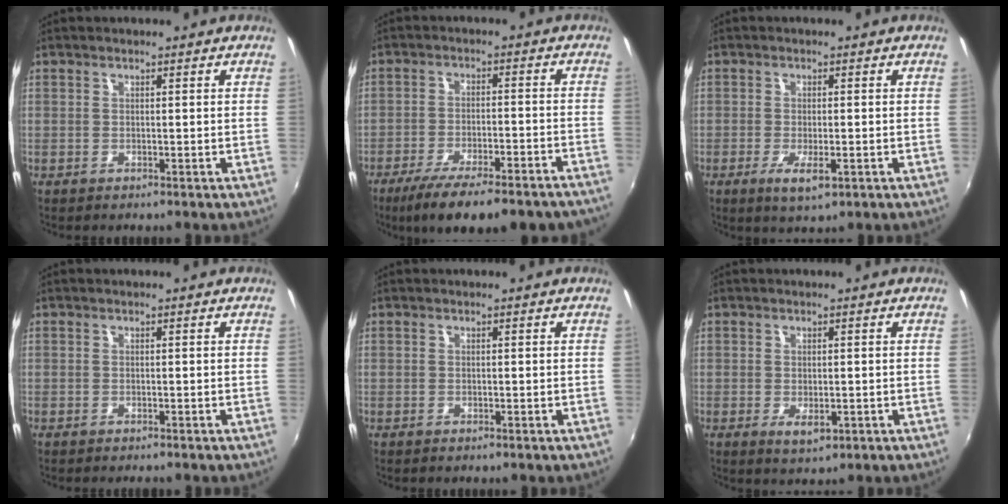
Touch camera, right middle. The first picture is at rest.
{"total": 18.2, "force": [-14.7, 3.3, 10.2], "torque": [-0.185, -0.047, -0.209]}
{"total": 4.5, "force": [-1.8, 1.3, 3.9], "torque": [-0.077, -0.013, -0.029]}
{"total": 0.7, "force": [-0.6, 0.2, 0.2], "torque": [-0.005, -0.004, -0.011]}
{"total": 0.0}
{"total": 3.0, "force": [-0.8, 1.6, 2.5], "torque": [-0.042, -0.008, -0.008]}